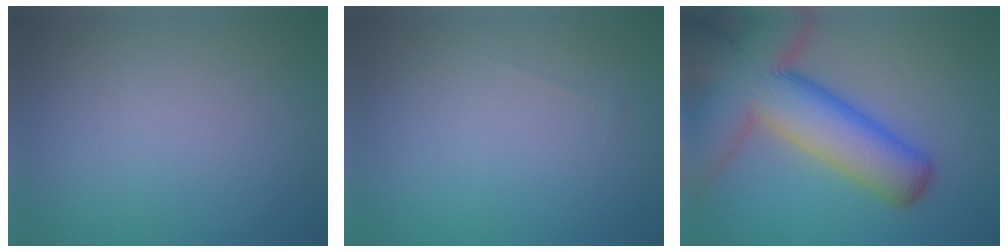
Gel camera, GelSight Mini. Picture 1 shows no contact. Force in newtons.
{"total": 0.0}
{"total": 14.0, "press": 14.0, "slide": 0.9}